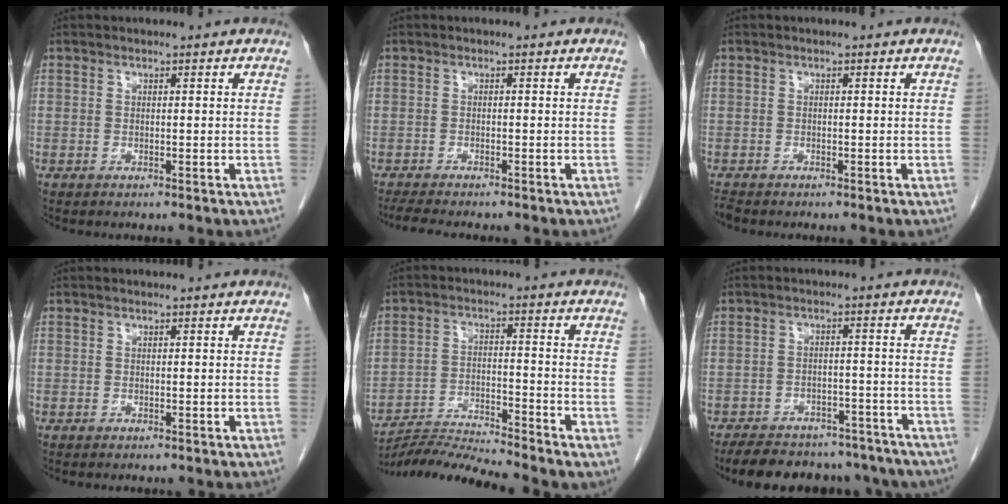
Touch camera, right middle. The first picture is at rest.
{"total": 5.0, "force": [-4.3, 0.5, 2.4], "torque": [-0.043, -0.016, -0.066]}
{"total": 1.0, "force": [-0.9, 0.1, 0.2], "torque": [-0.012, -0.005, -0.018]}
{"total": 0.0}
{"total": 8.3, "force": [-7.9, -2.0, 1.5], "torque": [-0.028, -0.007, -0.144]}
{"total": 19.3, "force": [-16.1, 7.8, 7.3], "torque": [-0.132, 0.002, -0.203]}